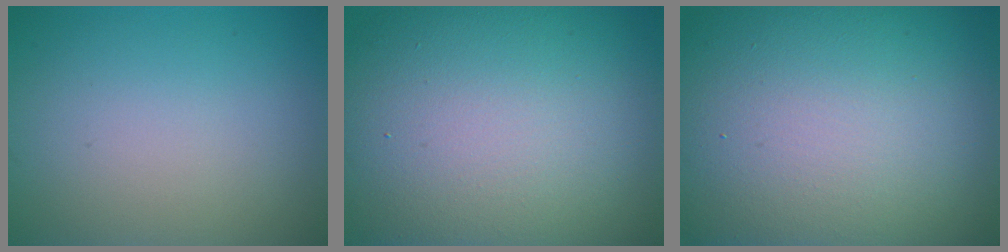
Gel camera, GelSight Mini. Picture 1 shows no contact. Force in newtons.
{"total": 17.8, "press": 17.7, "slide": 1.1}
{"total": 21.8, "press": 21.8, "slide": 1.0}